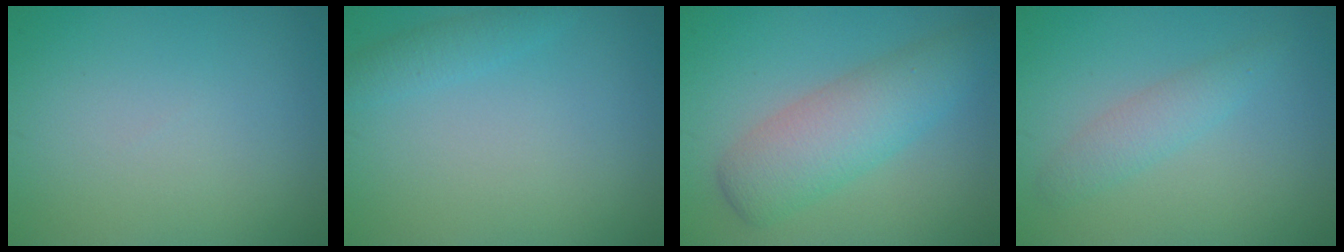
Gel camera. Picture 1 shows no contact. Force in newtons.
{"total": 1.6, "press": 1.6, "slide": 0.1}
{"total": 5.7, "press": 5.7, "slide": 0.1}
{"total": 2.1, "press": 2.1, "slide": 0.2}